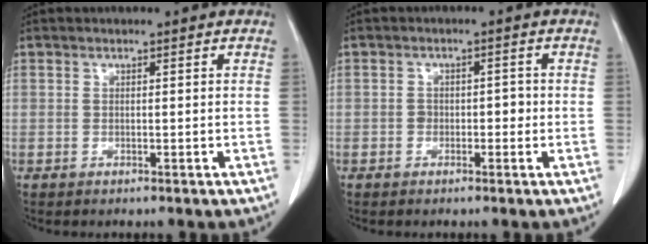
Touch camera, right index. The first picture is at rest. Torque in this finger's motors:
{"motor_torque": [0.33, -0.26, 0.08, 0.02]}